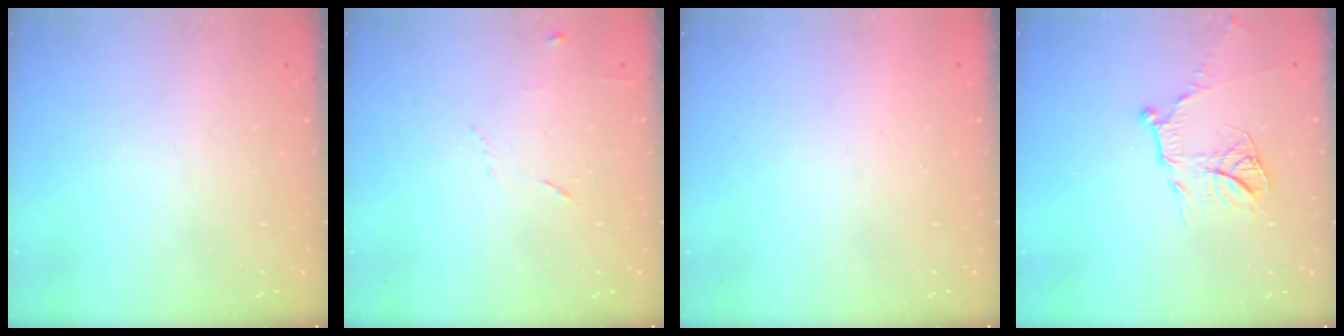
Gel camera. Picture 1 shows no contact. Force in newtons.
{"total": 6.4, "press": 6.3, "slide": 0.7}
{"total": 1.6, "press": 1.6, "slide": 0.1}
{"total": 14.1, "press": 14.1, "slide": 1.4}